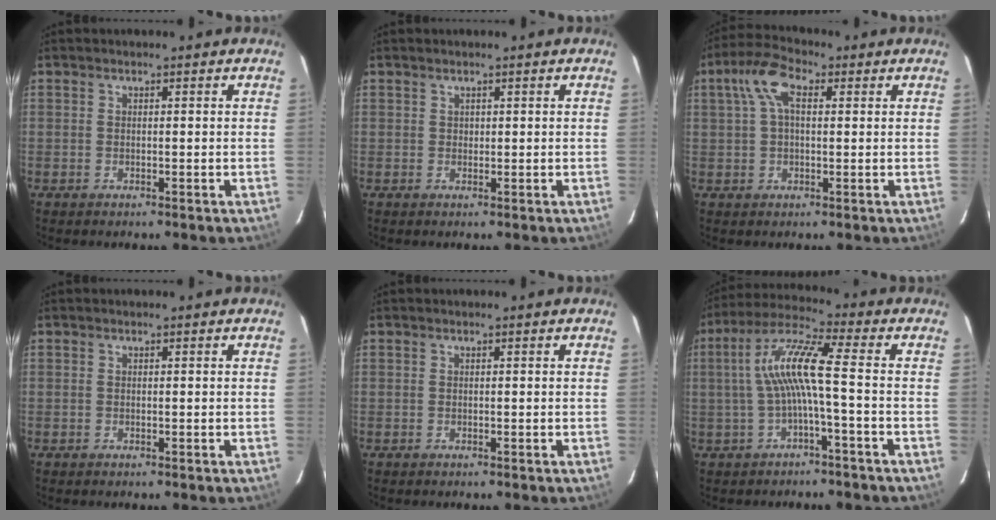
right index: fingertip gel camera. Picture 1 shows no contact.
{"total": 0.6, "force": [0.4, 0.5, 0.1], "torque": [0.000, 0.004, 0.006]}
{"total": 7.2, "force": [2.1, 3.5, 5.9], "torque": [-0.119, 0.023, 0.037]}
{"total": 0.0}
{"total": 0.0}
{"total": 9.2, "force": [-1.1, 0.0, 9.2], "torque": [-0.196, 0.017, -0.017]}